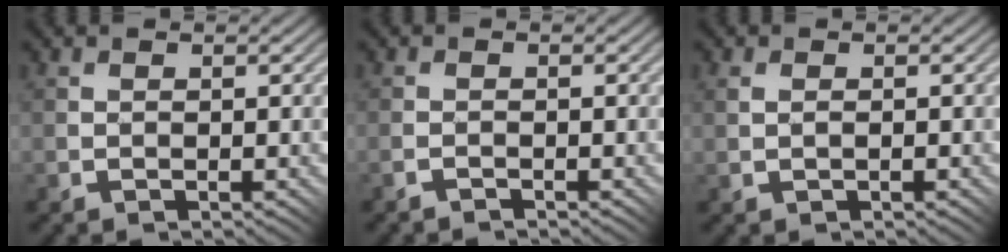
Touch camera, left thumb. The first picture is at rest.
{"total": 0.9, "force": [-0.9, -0.2, 0.1], "torque": [-0.003, 0.008, -0.022]}
{"total": 1.4, "force": [0.0, 0.7, 1.2], "torque": [-0.022, 0.007, 0.005]}